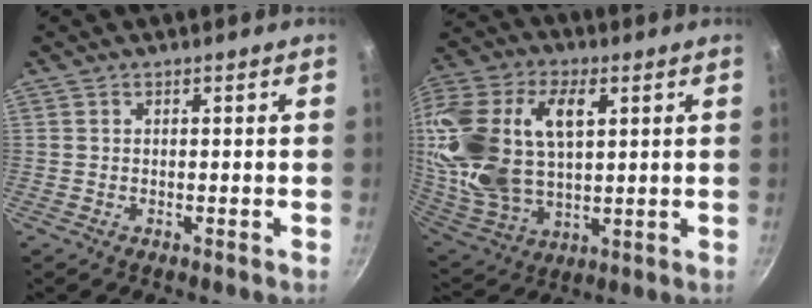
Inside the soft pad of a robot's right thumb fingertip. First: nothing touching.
{"total": 25.8, "force": [7.0, 15.7, 19.2], "torque": [-0.407, -0.002, 0.133]}